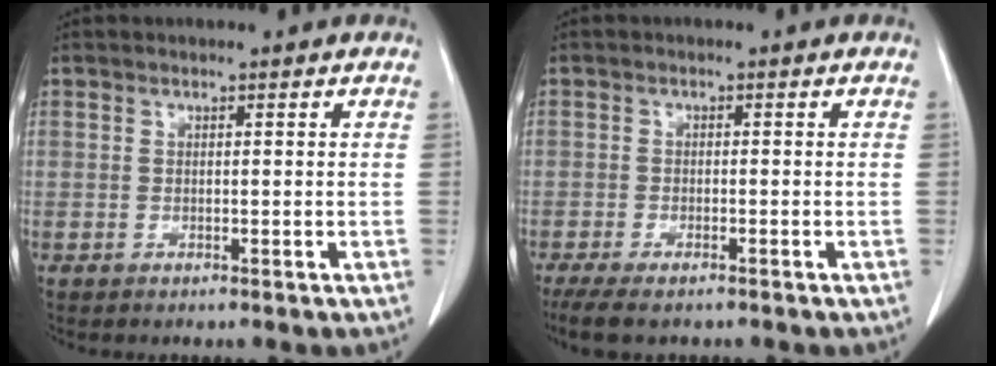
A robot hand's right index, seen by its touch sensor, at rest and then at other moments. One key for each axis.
{"total": 5.6, "fx": -4.3, "fy": 1.6, "fz": 3.2, "tx": -0.053, "ty": -0.013, "tz": -0.068}